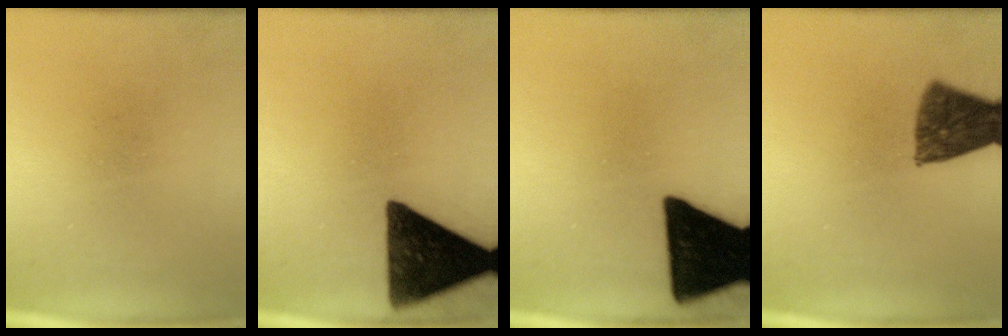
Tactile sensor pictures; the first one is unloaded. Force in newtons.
{"total": 15.5}
{"total": 19.1}
{"total": 9.7}